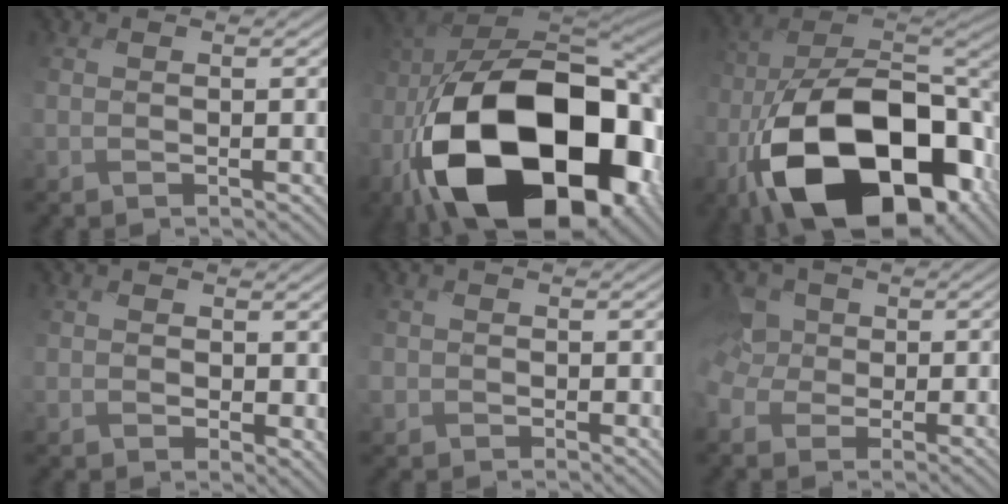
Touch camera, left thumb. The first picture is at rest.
{"total": 22.4, "force": [-8.6, 12.5, 16.4], "torque": [-0.352, -0.053, -0.114]}
{"total": 20.5, "force": [-9.5, 11.3, 14.2], "torque": [-0.283, -0.038, -0.142]}
{"total": 2.6, "force": [1.5, 1.8, 1.1], "torque": [-0.046, -0.008, 0.023]}
{"total": 1.1, "force": [0.6, 0.7, -0.5], "torque": [0.003, 0.000, 0.006]}
{"total": 4.6, "force": [-0.1, 4.0, 2.3], "torque": [-0.062, 0.008, -0.019]}